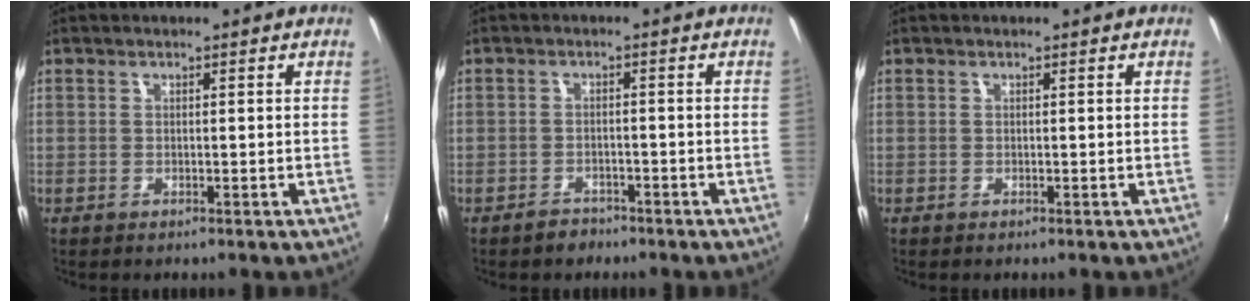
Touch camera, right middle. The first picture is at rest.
{"total": 2.9, "force": [-2.3, 1.7, 0.4], "torque": [-0.018, 0.003, -0.035]}
{"total": 0.0}